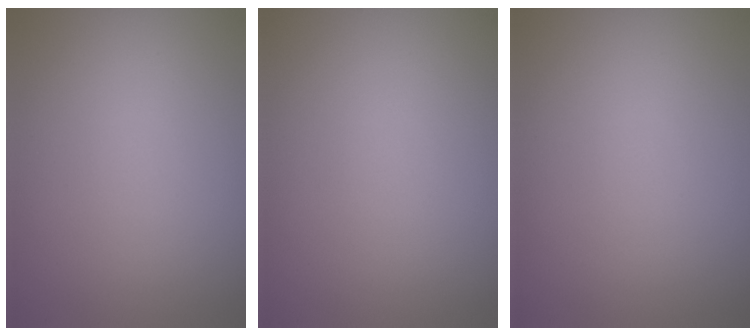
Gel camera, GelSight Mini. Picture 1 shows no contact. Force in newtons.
{"total": 0.0}
{"total": 0.0}